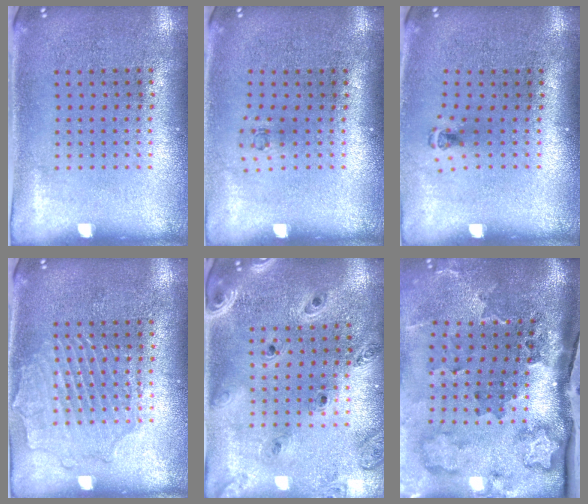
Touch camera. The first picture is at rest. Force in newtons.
{"total": 0.6, "press": 0.2, "slide": 0.5}
{"total": 0.5, "press": 0.4, "slide": 0.4}
{"total": 2.1, "press": 2.1, "slide": 0.2}
{"total": 1.3, "press": 1.3, "slide": 0.2}
{"total": 3.7, "press": 2.4, "slide": 2.8}